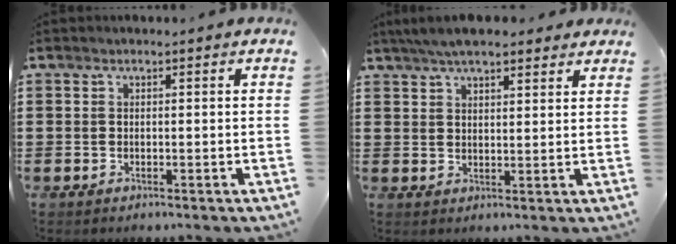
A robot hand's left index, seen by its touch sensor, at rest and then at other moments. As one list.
[{"total": 5.5, "force": [4.6, 1.3, 2.6], "torque": [-0.062, 0.000, 0.086]}]